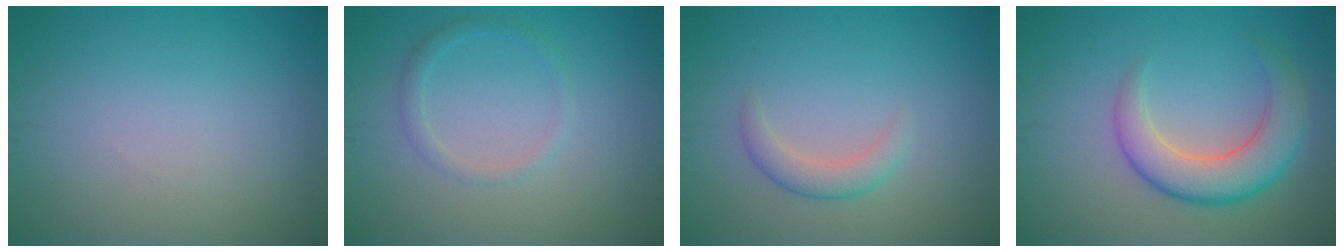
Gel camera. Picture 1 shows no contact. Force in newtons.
{"total": 1.4, "press": 1.4, "slide": 0.0}
{"total": 2.0, "press": 2.0, "slide": 0.1}
{"total": 5.5, "press": 5.5, "slide": 0.5}